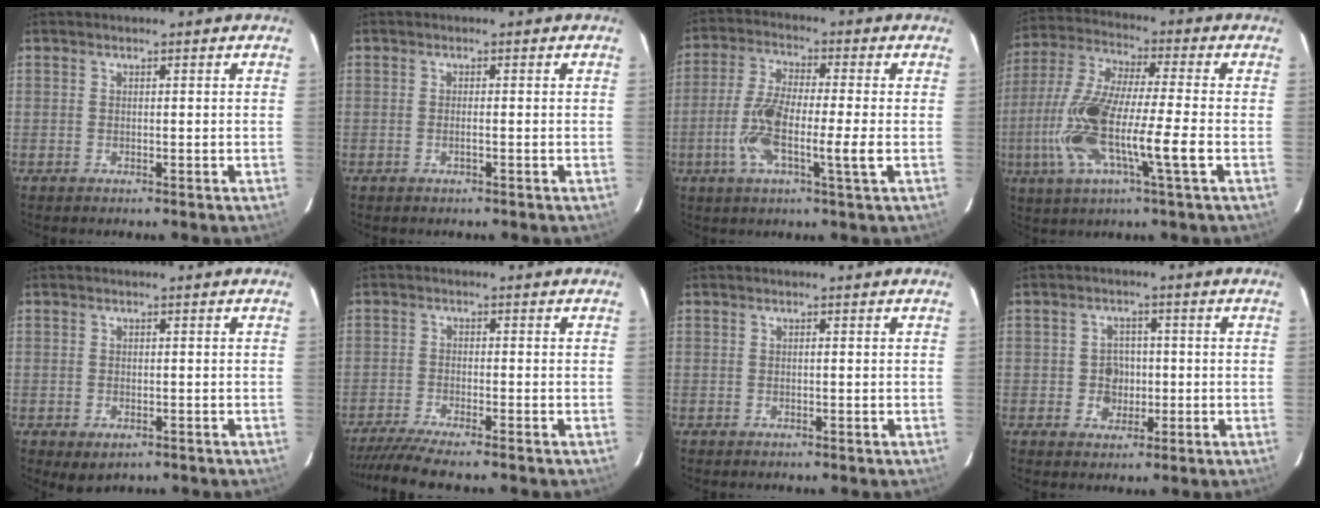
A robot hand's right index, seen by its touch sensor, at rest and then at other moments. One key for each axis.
{"total": 0.8, "fx": -0.3, "fy": -0.1, "fz": 0.7, "tx": -0.016, "ty": 0.000, "tz": -0.006}
{"total": 10.5, "fx": -2.2, "fy": 1.0, "fz": 10.2, "tx": -0.201, "ty": 0.000, "tz": -0.048}
{"total": 15.7, "fx": -3.9, "fy": 1.5, "fz": 15.1, "tx": -0.316, "ty": -0.010, "tz": -0.077}
{"total": 2.3, "fx": -1.1, "fy": 1.5, "fz": 1.4, "tx": -0.022, "ty": -0.004, "tz": -0.002}
{"total": 8.1, "fx": -7.0, "fy": -0.3, "fz": 4.1, "tx": -0.063, "ty": -0.019, "tz": -0.116}
{"total": 0.0}
{"total": 3.8, "fx": -0.5, "fy": 3.3, "fz": 1.8, "tx": -0.025, "ty": 0.010, "tz": -0.005}